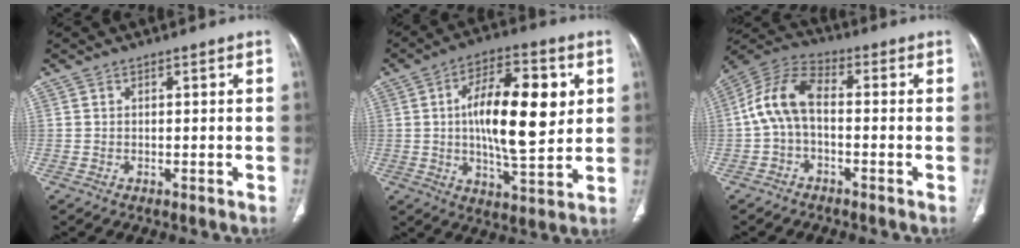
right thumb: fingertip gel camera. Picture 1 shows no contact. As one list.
[{"total": 18.2, "force": [3.0, 7.2, 16.4], "torque": [-0.246, -0.004, 0.047]}, {"total": 9.7, "force": [-0.6, 5.4, 8.0], "torque": [-0.160, 0.036, -0.024]}]